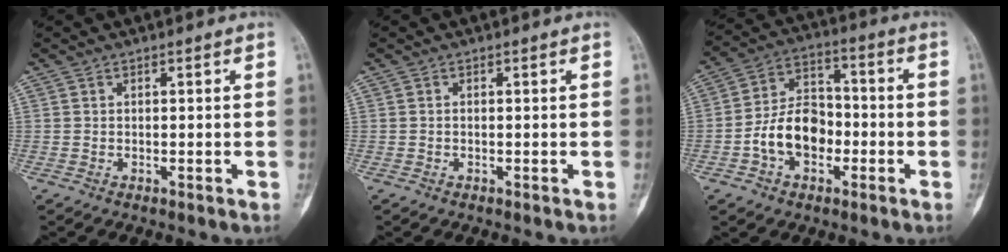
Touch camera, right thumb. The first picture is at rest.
{"total": 0.0}
{"total": 11.7, "force": [-3.2, 8.1, 7.8], "torque": [-0.120, 0.040, -0.064]}